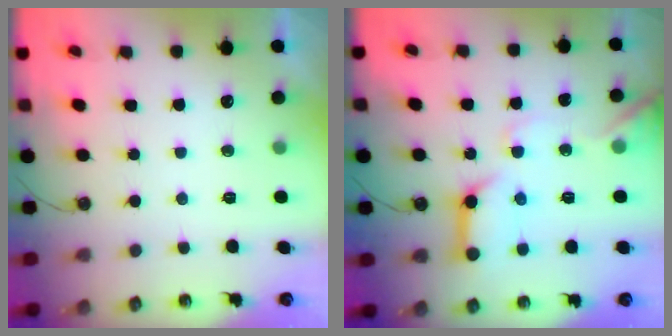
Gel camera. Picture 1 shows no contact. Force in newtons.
{"total": 14.5, "press": 14.4, "slide": 1.4}